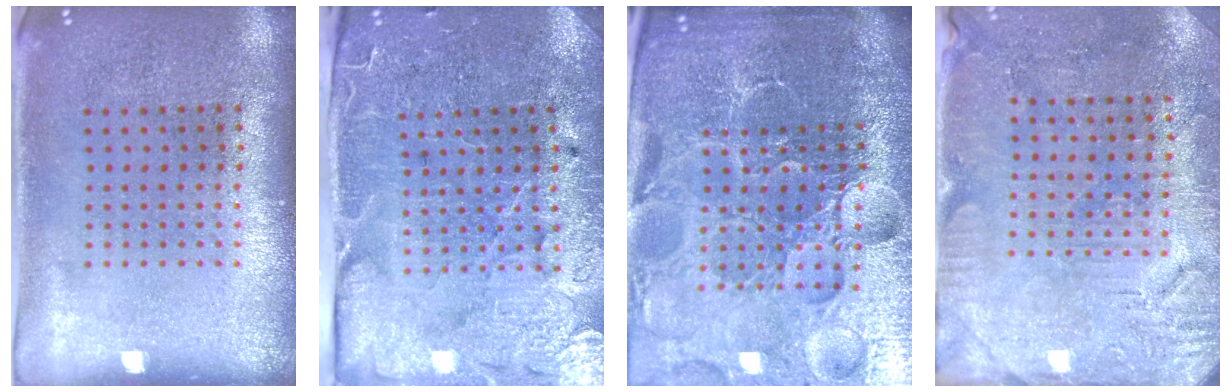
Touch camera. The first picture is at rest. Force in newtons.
{"total": 3.6, "press": 3.5, "slide": 0.6}
{"total": 6.8, "press": 6.0, "slide": 3.2}
{"total": 3.0, "press": 2.9, "slide": 0.8}